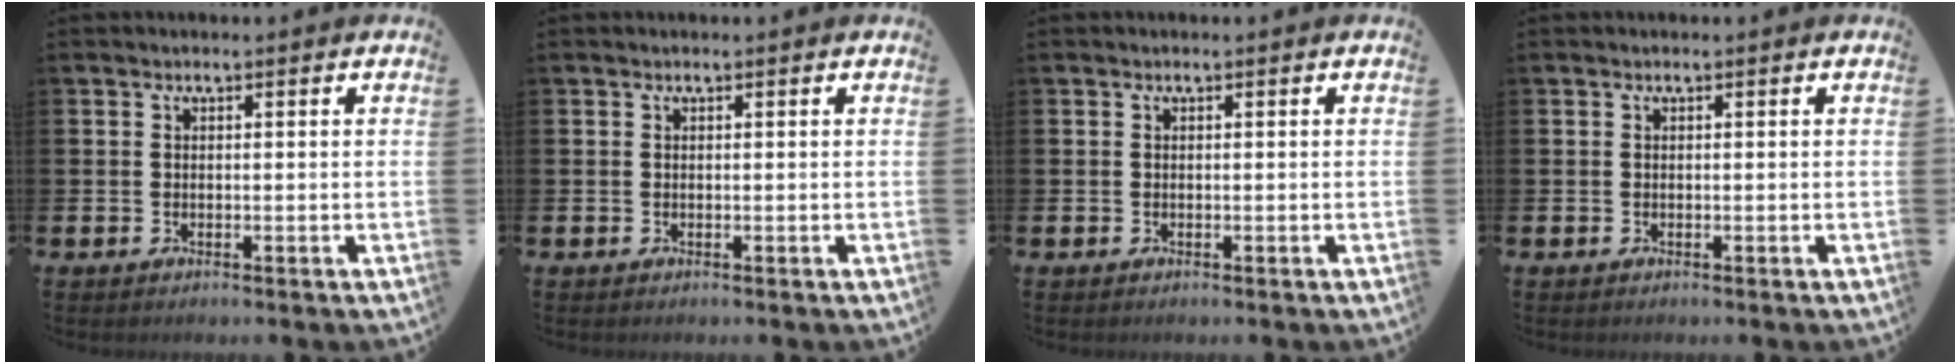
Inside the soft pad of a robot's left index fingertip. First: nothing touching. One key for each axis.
{"total": 0.0}
{"total": 0.0}
{"total": 0.0}